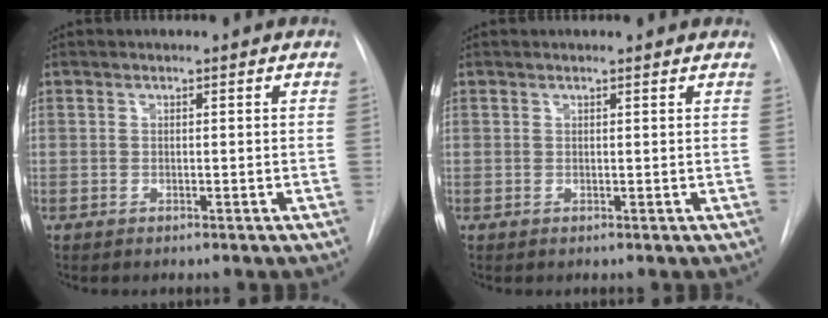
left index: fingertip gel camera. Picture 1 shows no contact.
{"total": 0.0}